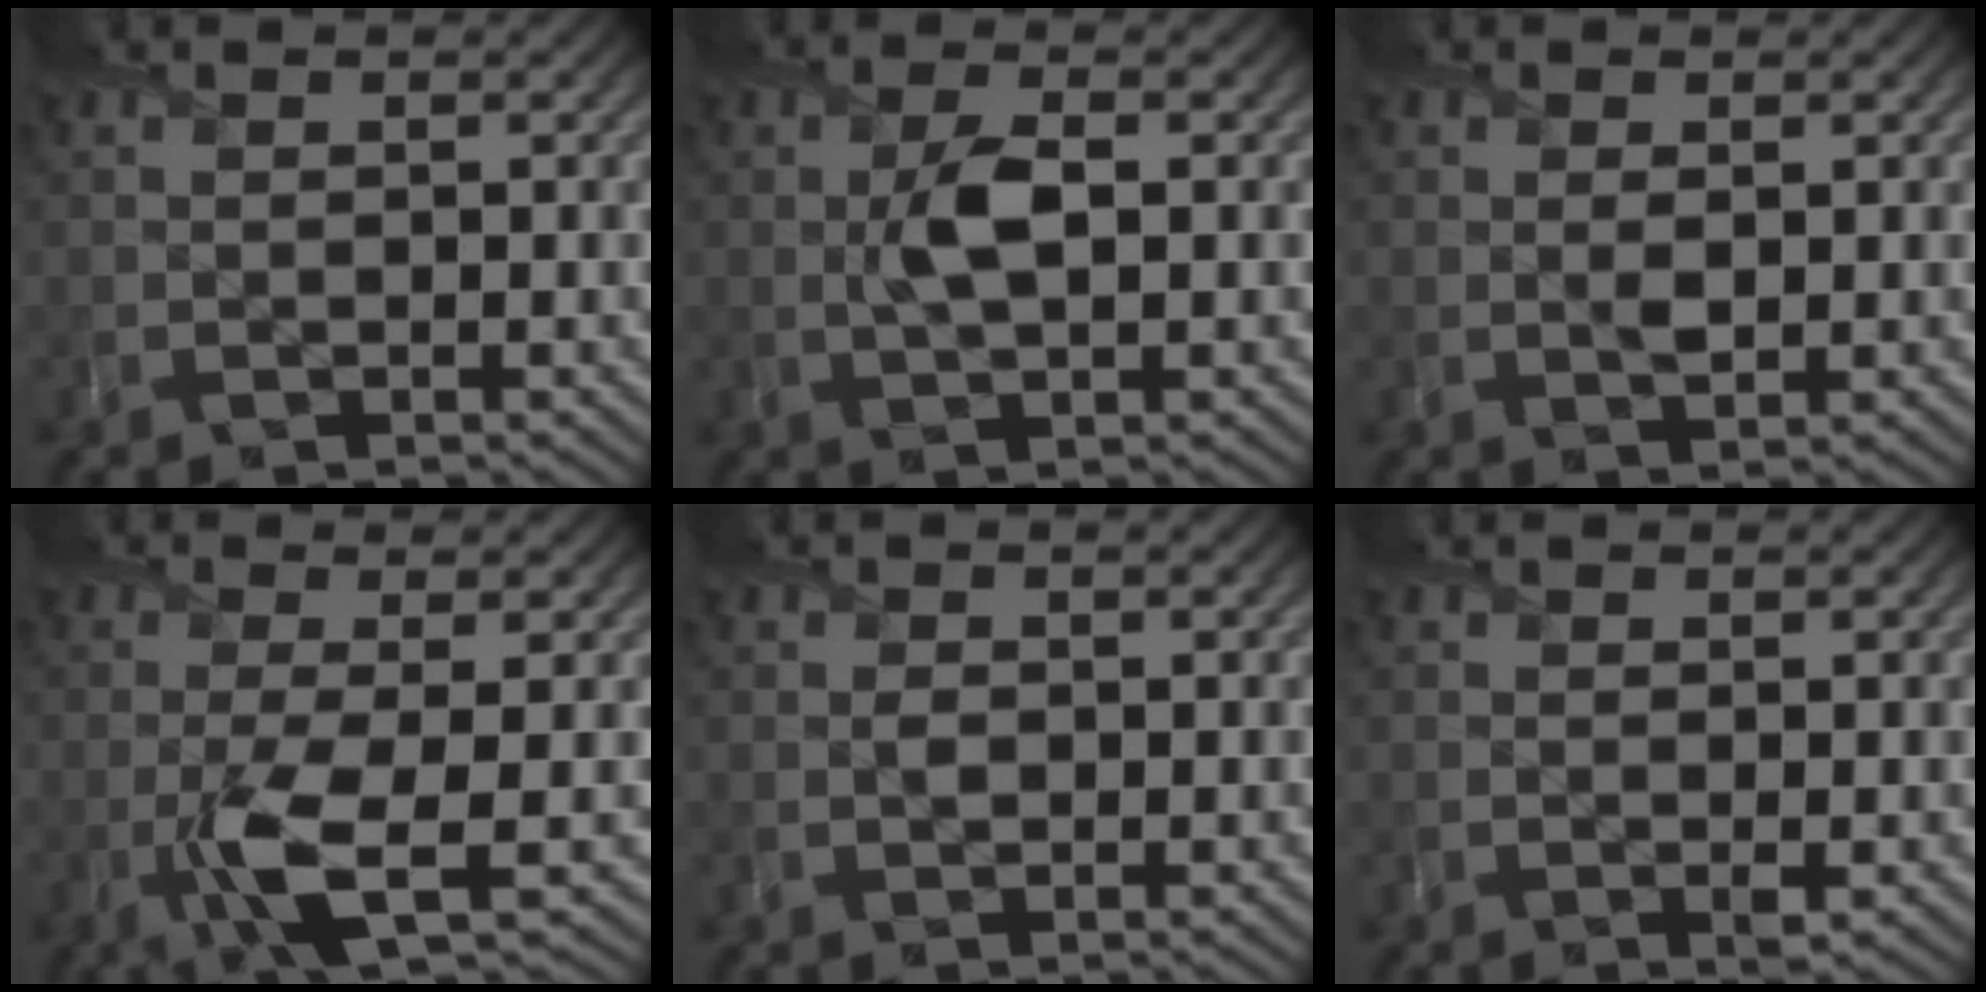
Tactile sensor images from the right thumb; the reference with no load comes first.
{"total": 4.4, "force": [0.3, 2.0, 3.9], "torque": [-0.085, 0.002, 0.003]}
{"total": 1.5, "force": [0.3, 0.8, 1.2], "torque": [-0.026, -0.007, 0.007]}
{"total": 5.9, "force": [-1.6, 1.2, 5.5], "torque": [-0.112, -0.001, -0.039]}
{"total": 1.1, "force": [0.0, 0.9, 0.6], "torque": [-0.013, -0.005, -0.004]}
{"total": 0.9, "force": [-0.2, 0.6, 0.7], "torque": [-0.014, -0.009, -0.004]}